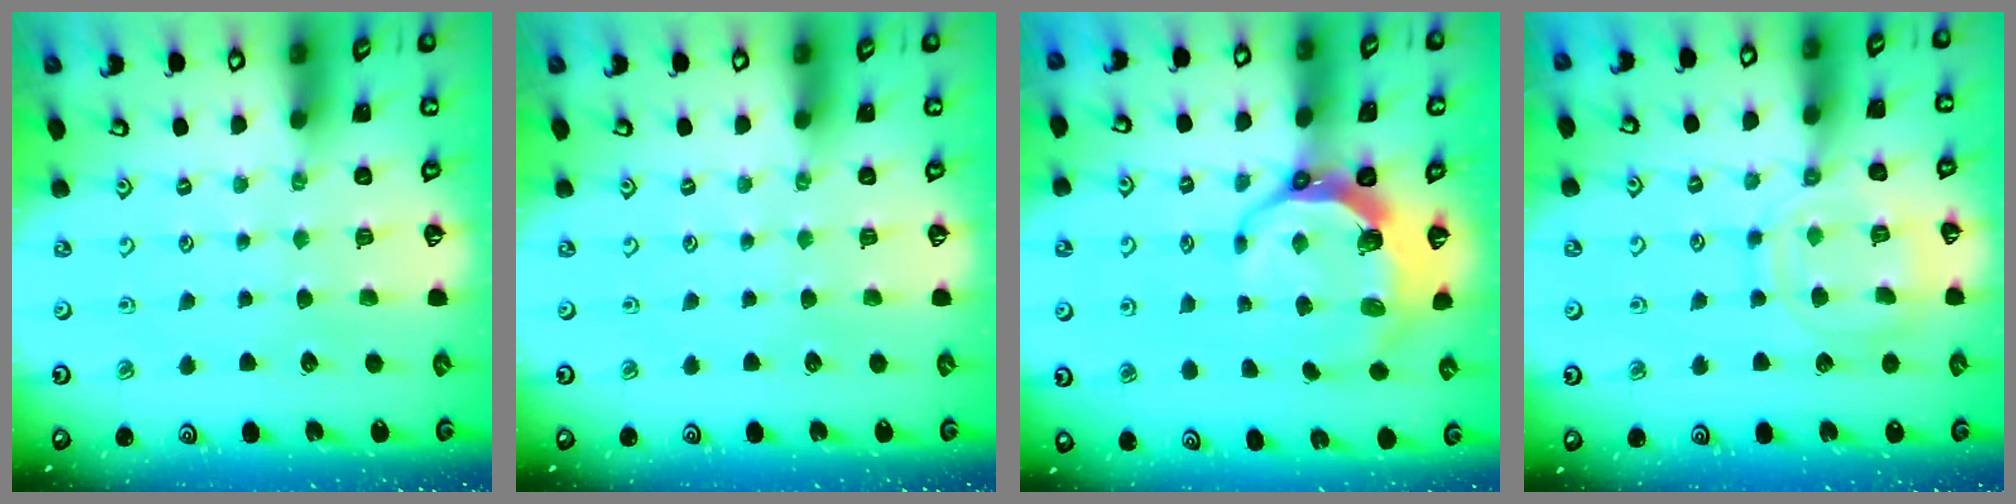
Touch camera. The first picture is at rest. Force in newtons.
{"total": 0.0}
{"total": 8.1, "press": 6.8, "slide": 4.5}
{"total": 12.5, "press": 12.5, "slide": 1.1}